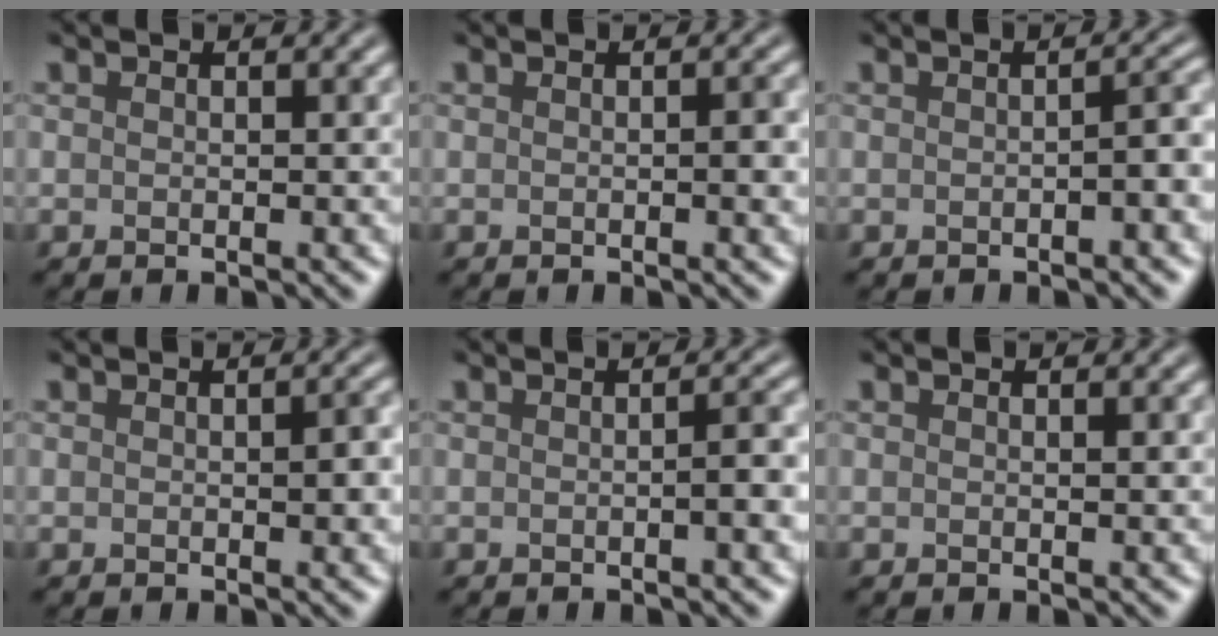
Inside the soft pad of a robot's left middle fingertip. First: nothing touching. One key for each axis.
{"total": 0.9, "fx": -0.2, "fy": 0.1, "fz": 0.9, "tx": -0.012, "ty": 0.002, "tz": 0.000}
{"total": 1.8, "fx": -0.5, "fy": 0.4, "fz": 1.7, "tx": -0.024, "ty": 0.007, "tz": -0.007}
{"total": 1.5, "fx": 0.0, "fy": 0.5, "fz": 1.4, "tx": -0.017, "ty": 0.000, "tz": 0.002}
{"total": 2.1, "fx": -0.3, "fy": 0.5, "fz": 2.1, "tx": -0.025, "ty": 0.005, "tz": -0.006}
{"total": 0.0}